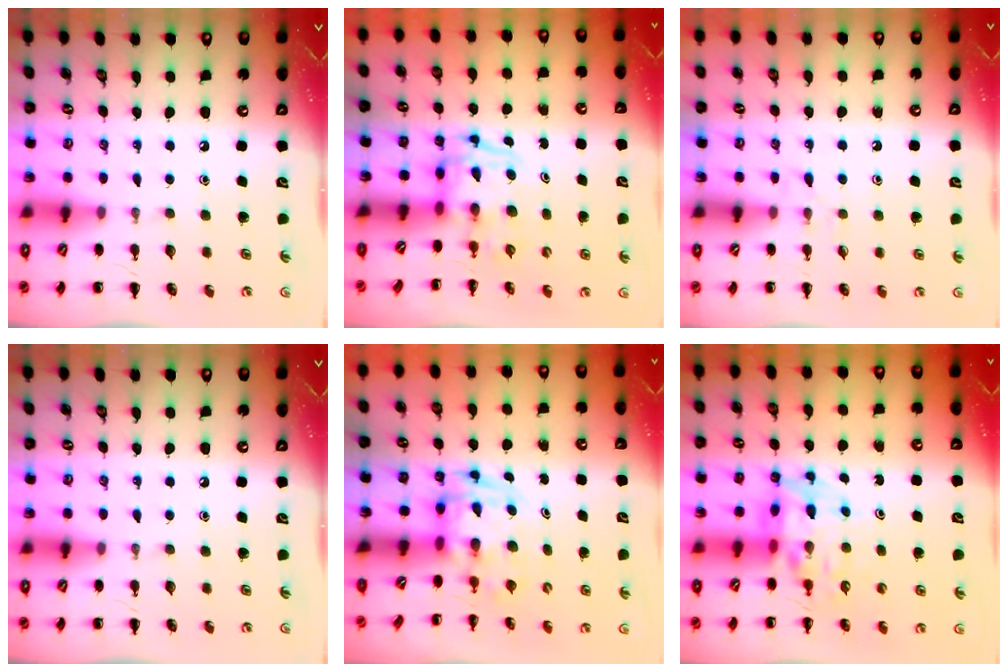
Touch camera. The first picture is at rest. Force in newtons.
{"total": 3.3, "press": 3.3, "slide": 0.5}
{"total": 4.5, "press": 4.1, "slide": 1.8}
{"total": 0.0}
{"total": 3.4, "press": 3.4, "slide": 0.7}
{"total": 9.6, "press": 9.2, "slide": 2.7}